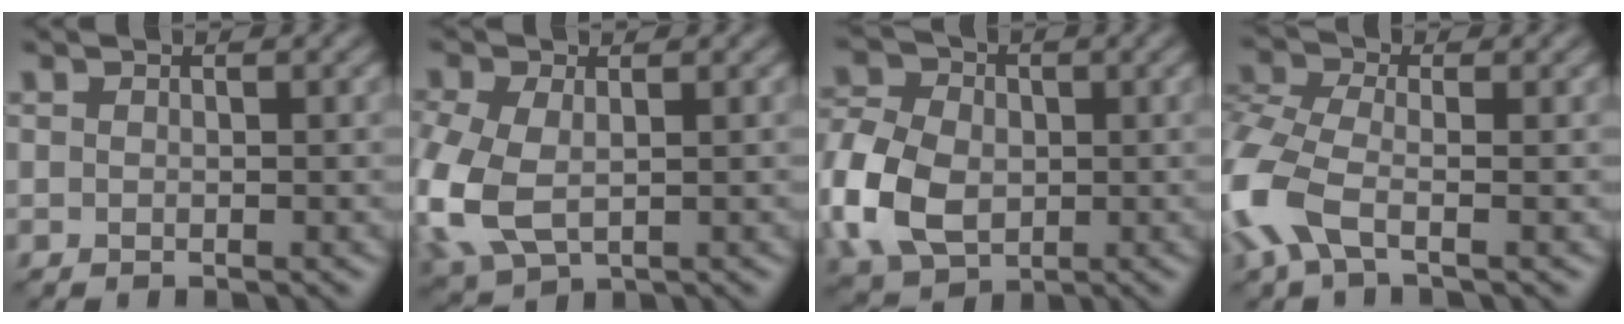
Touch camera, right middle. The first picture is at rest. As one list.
[{"total": 7.4, "force": [-1.3, 4.8, 5.6], "torque": [-0.169, -0.018, -0.024]}, {"total": 10.3, "force": [-1.8, 7.6, 6.7], "torque": [-0.174, -0.009, -0.042]}, {"total": 7.0, "force": [-2.7, 3.4, 5.6], "torque": [-0.152, -0.007, -0.078]}]